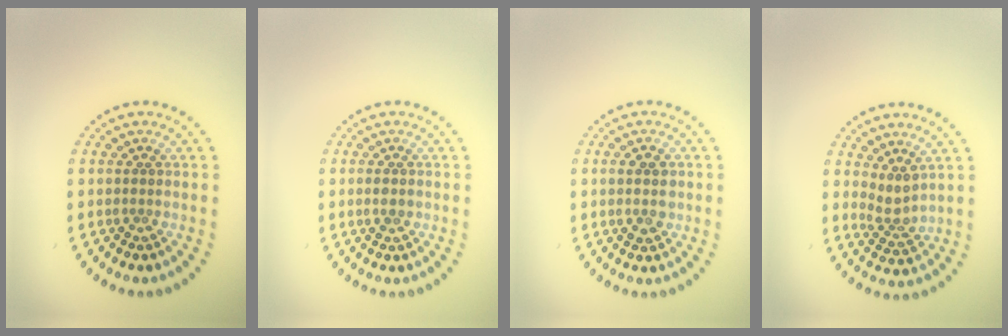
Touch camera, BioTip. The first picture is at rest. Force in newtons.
{"total": 1.0, "press": 1.0, "slide": 0.1}
{"total": 1.9, "press": 1.9, "slide": 0.2}
{"total": 2.3, "press": 1.6, "slide": 1.7}